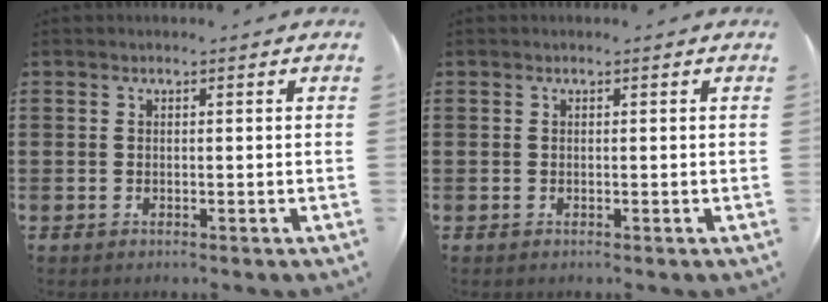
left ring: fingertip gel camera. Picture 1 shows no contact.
{"total": 0.0}